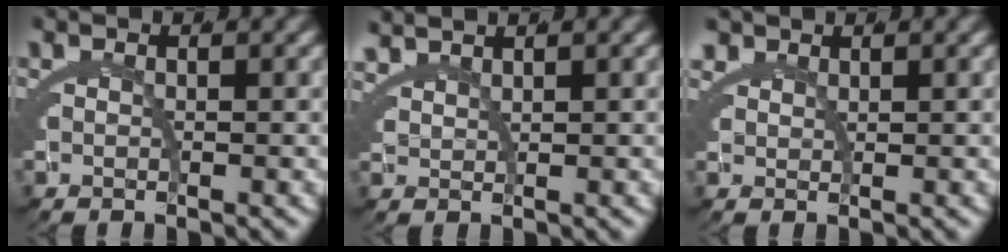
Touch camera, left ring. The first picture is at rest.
{"total": 2.5, "force": [2.4, 0.3, 0.9], "torque": [-0.028, 0.002, 0.049]}
{"total": 1.9, "force": [1.7, 0.5, 0.7], "torque": [-0.024, -0.004, 0.039]}